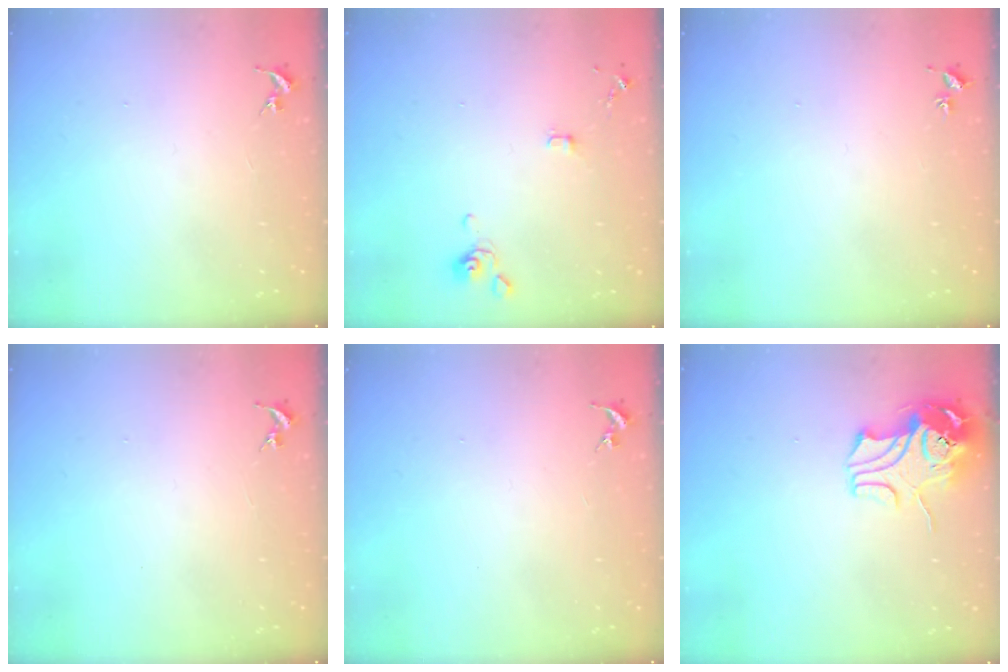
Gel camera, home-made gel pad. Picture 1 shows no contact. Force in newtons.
{"total": 5.5, "press": 5.4, "slide": 0.8}
{"total": 2.1, "press": 2.1, "slide": 0.2}
{"total": 0.0}
{"total": 0.0}
{"total": 11.2, "press": 11.0, "slide": 1.6}